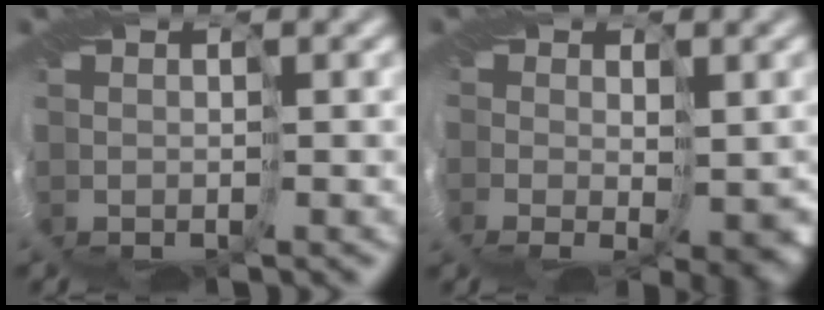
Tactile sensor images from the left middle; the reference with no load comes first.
{"total": 5.9, "force": [-0.8, 3.5, 4.7], "torque": [-0.080, -0.020, -0.002]}